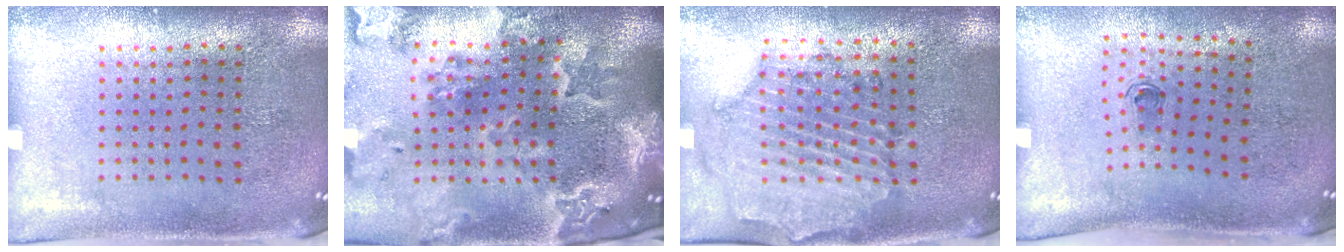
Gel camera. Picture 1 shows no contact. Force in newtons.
{"total": 4.7, "press": 3.7, "slide": 2.8}
{"total": 0.7, "press": 0.6, "slide": 0.4}
{"total": 0.6, "press": 0.3, "slide": 0.5}